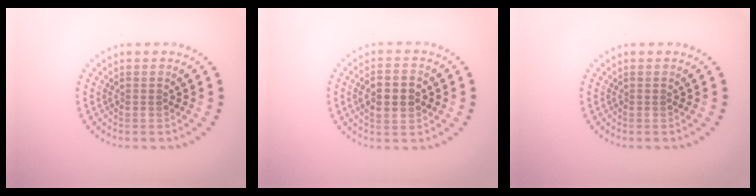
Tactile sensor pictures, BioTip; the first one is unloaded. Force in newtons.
{"total": 3.5, "press": 3.5, "slide": 0.4}
{"total": 0.0}